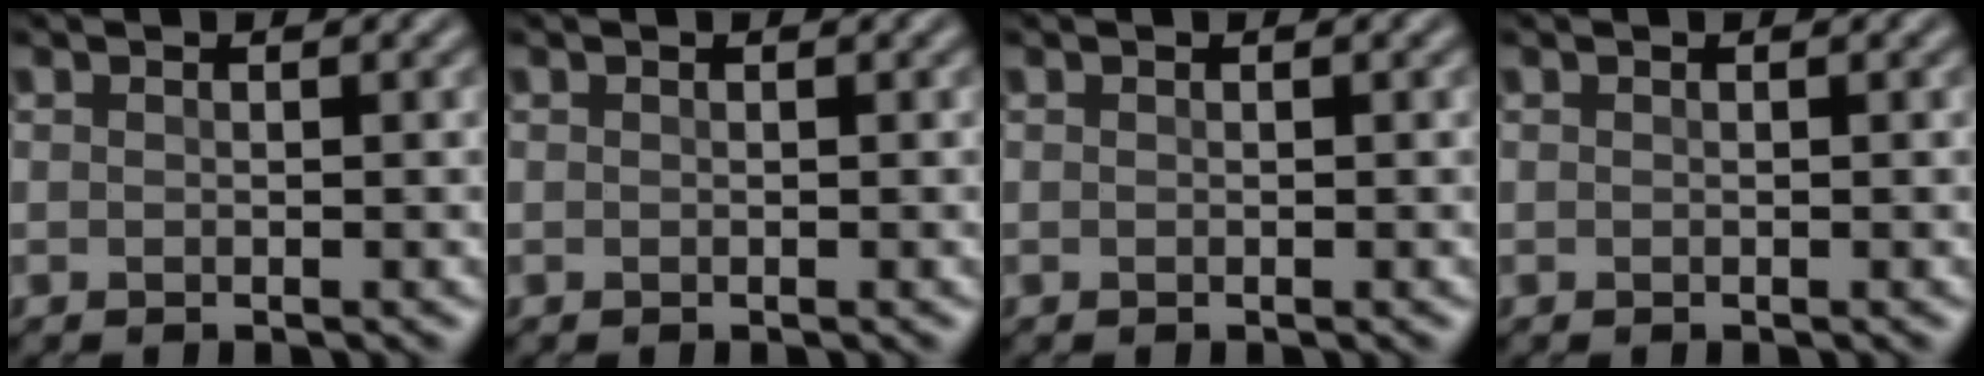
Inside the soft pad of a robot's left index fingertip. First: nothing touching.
{"total": 0.0}
{"total": 0.0}
{"total": 0.0}